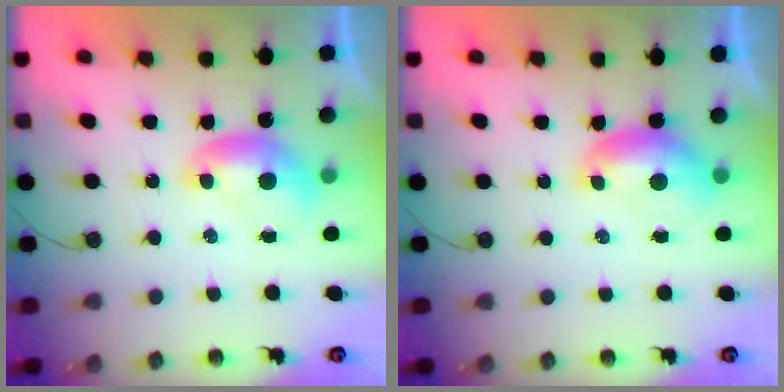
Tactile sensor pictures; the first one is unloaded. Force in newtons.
{"total": 0.0}